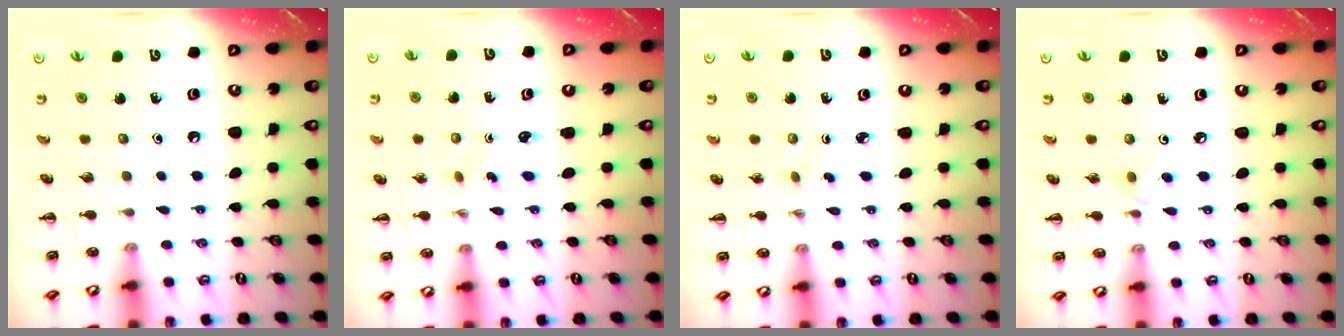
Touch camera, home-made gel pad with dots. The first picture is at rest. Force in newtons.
{"total": 2.2, "press": 2.1, "slide": 0.8}
{"total": 1.3, "press": 1.1, "slide": 0.7}
{"total": 3.2, "press": 3.1, "slide": 1.0}